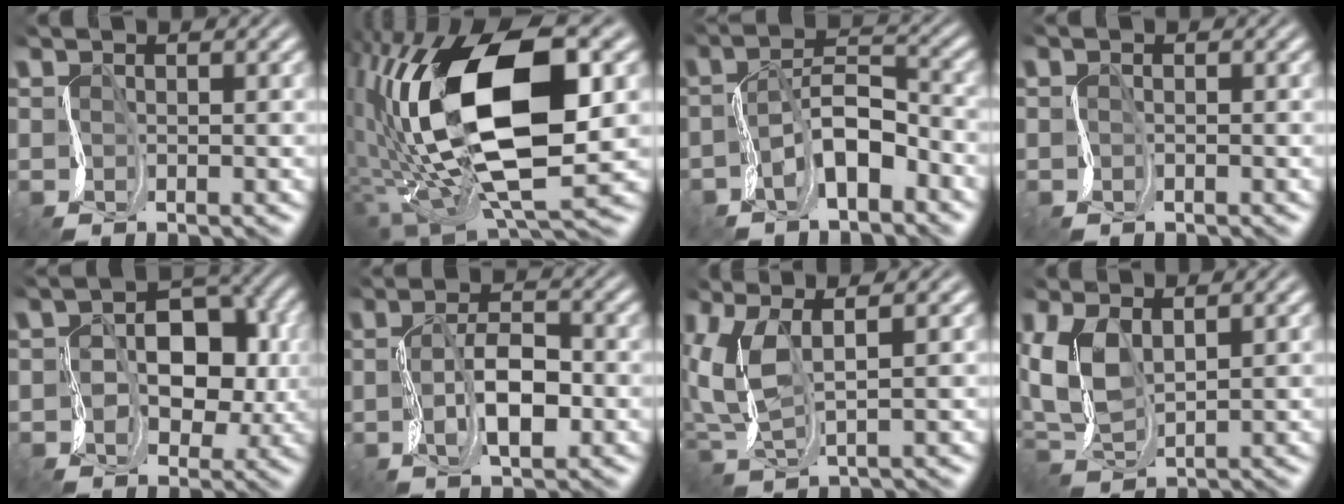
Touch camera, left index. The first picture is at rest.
{"total": 15.1, "force": [1.2, 7.4, 13.1], "torque": [-0.277, 0.001, 0.021]}
{"total": 3.7, "force": [-2.6, 1.3, 2.3], "torque": [-0.062, 0.018, -0.051]}
{"total": 0.6, "force": [0.0, -0.1, -0.6], "torque": [-0.001, 0.002, -0.009]}
{"total": 5.3, "force": [0.5, 3.8, 3.6], "torque": [-0.065, 0.018, 0.003]}
{"total": 3.1, "force": [-0.4, 1.2, 2.8], "torque": [-0.074, 0.006, -0.005]}
{"total": 3.2, "force": [1.7, 0.9, 2.5], "torque": [-0.101, 0.009, 0.040]}
{"total": 3.7, "force": [1.9, 1.8, 2.6], "torque": [-0.104, 0.011, 0.035]}